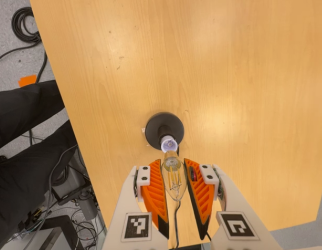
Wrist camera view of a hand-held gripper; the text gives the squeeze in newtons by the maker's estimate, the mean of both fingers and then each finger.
{"total": 13.7, "left": 14.2, "right": 13.2}